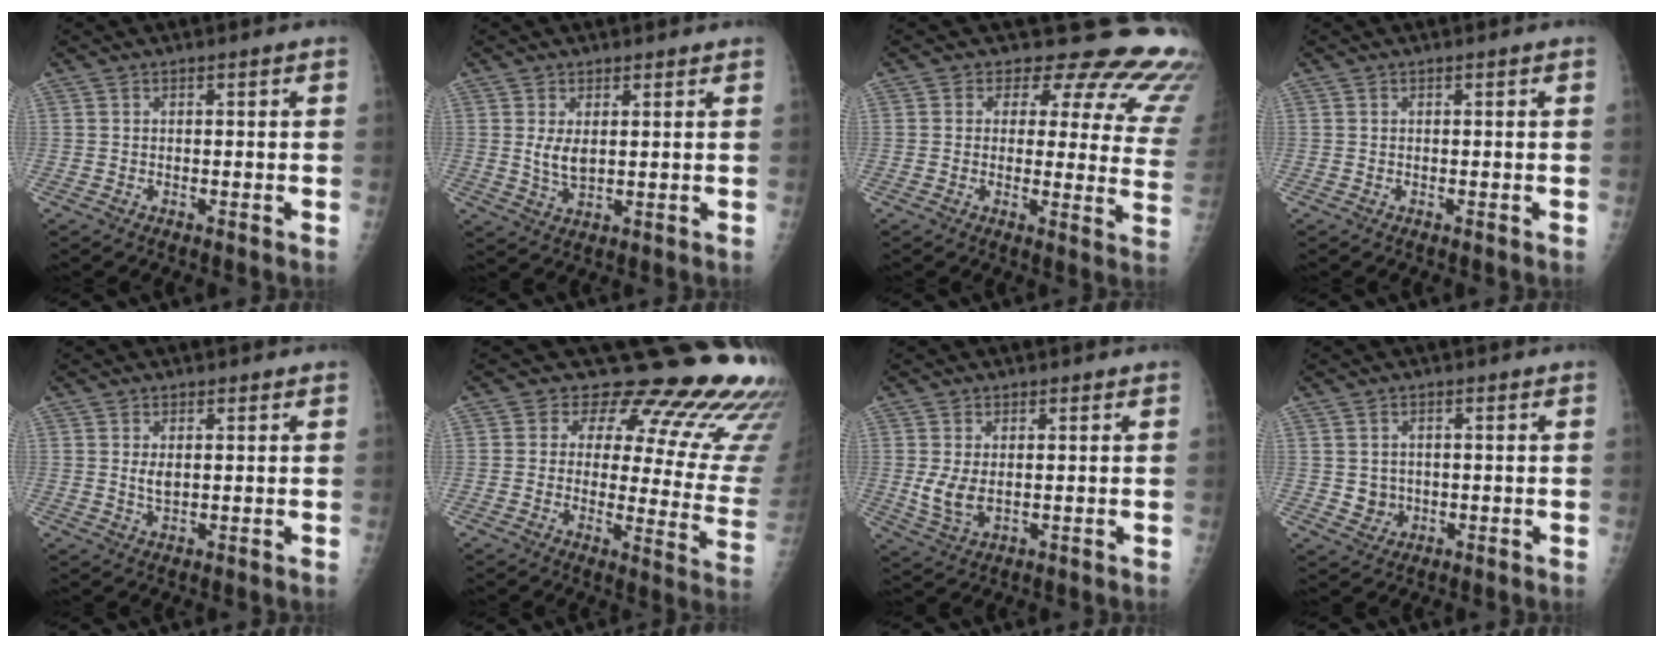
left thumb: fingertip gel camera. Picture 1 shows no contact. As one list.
[{"total": 4.1, "force": [1.3, 2.4, 3.1], "torque": [-0.050, -0.015, 0.030]}, {"total": 18.9, "force": [14.9, 8.6, 7.8], "torque": [-0.045, -0.098, 0.135]}, {"total": 0.0}, {"total": 2.5, "force": [0.9, 1.5, 1.8], "torque": [-0.025, -0.009, 0.019]}, {"total": 21.6, "force": [16.1, 8.9, 11.4], "torque": [-0.097, -0.115, 0.173]}, {"total": 5.1, "force": [0.8, 3.3, 3.9], "torque": [-0.071, -0.015, 0.023]}, {"total": 3.3, "force": [0.2, 3.1, 1.2], "torque": [-0.004, -0.001, 0.013]}]